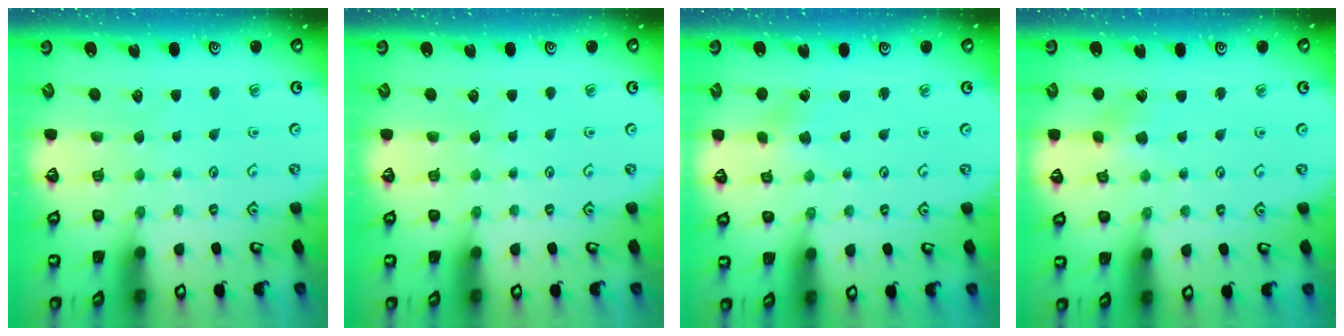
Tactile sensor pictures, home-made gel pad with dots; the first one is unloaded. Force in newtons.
{"total": 0.0}
{"total": 0.0}
{"total": 3.0, "press": 3.0, "slide": 0.4}